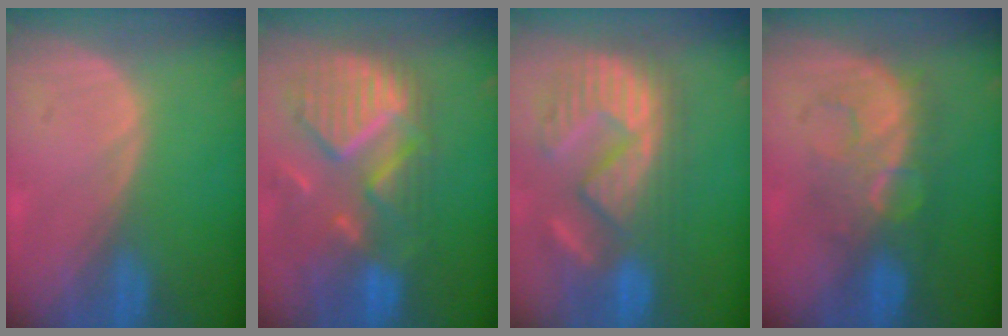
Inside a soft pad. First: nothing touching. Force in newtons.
{"total": 11.8, "press": 10.4, "slide": 5.6}
{"total": 11.4, "press": 11.0, "slide": 3.3}
{"total": 8.0, "press": 7.7, "slide": 2.0}